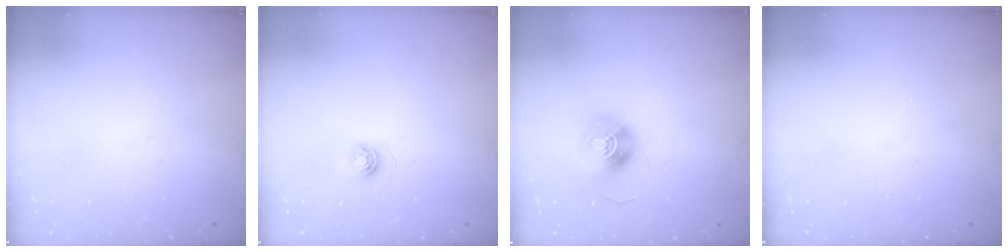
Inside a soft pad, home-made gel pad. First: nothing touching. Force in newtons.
{"total": 5.0, "press": 4.9, "slide": 0.6}
{"total": 12.7, "press": 12.7, "slide": 0.5}
{"total": 0.0}